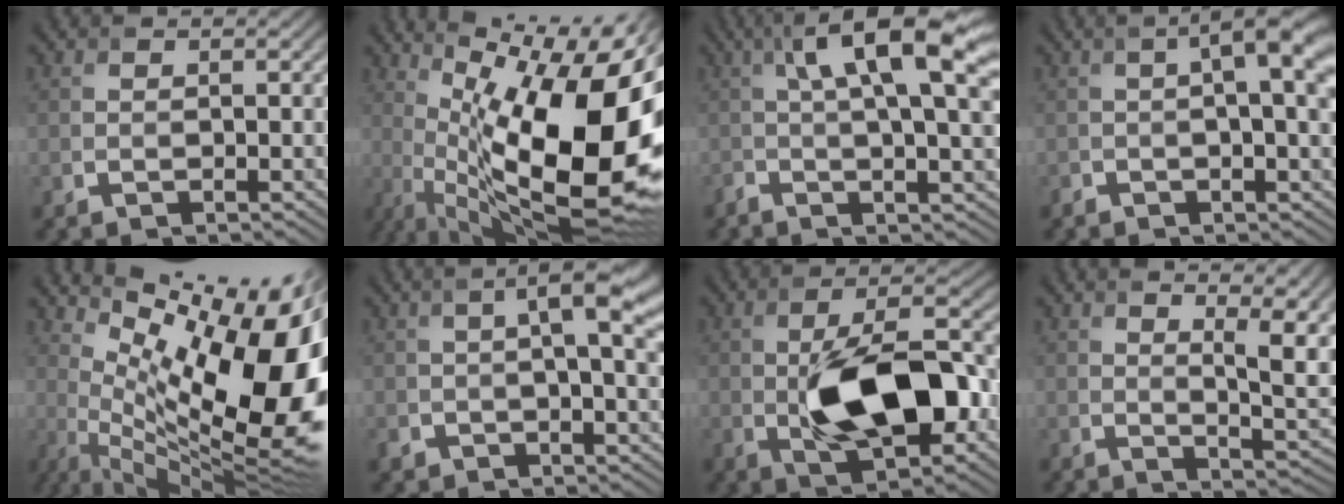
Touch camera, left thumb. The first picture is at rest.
{"total": 19.8, "force": [1.6, 7.3, 18.4], "torque": [-0.269, -0.007, 0.035]}
{"total": 10.6, "force": [2.2, 2.6, 10.1], "torque": [-0.158, 0.012, 0.039]}
{"total": 6.4, "force": [0.7, 1.6, 6.1], "torque": [-0.087, 0.008, 0.011]}
{"total": 17.5, "force": [4.4, 6.4, 15.7], "torque": [-0.243, -0.001, 0.095]}
{"total": 6.1, "force": [1.5, 2.6, 5.3], "torque": [-0.092, -0.004, 0.028]}
{"total": 12.3, "force": [-1.6, 5.6, 10.8], "torque": [-0.192, -0.002, -0.022]}
{"total": 10.3, "force": [4.6, 3.3, 8.6], "torque": [-0.118, 0.014, 0.076]}